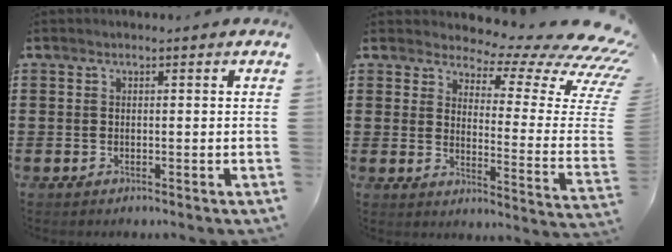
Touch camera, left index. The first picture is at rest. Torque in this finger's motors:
{"motor_torque": [2.14, 0.00, 0.38, -0.04]}